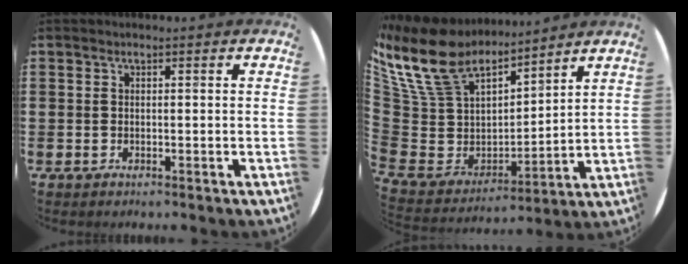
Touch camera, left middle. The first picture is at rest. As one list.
[{"total": 14.1, "force": [11.2, 6.7, 5.2], "torque": [-0.173, -0.068, 0.206]}]